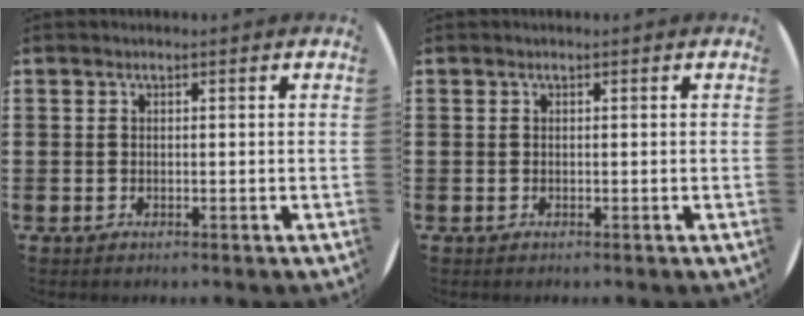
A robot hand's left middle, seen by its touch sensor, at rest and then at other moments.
{"total": 0.0}